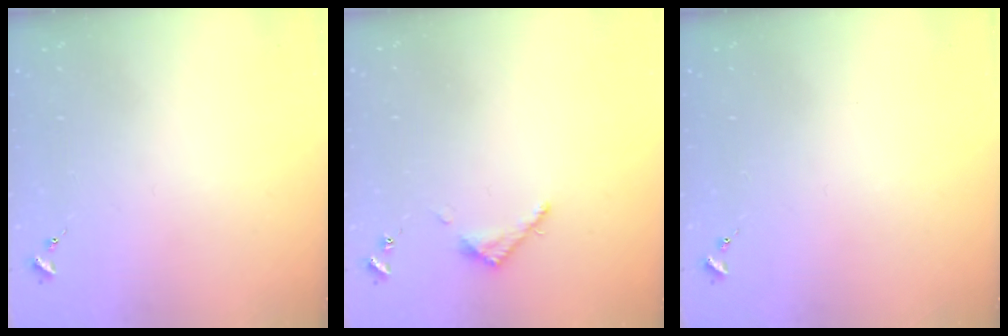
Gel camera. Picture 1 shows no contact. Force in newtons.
{"total": 3.5, "press": 3.5, "slide": 0.3}
{"total": 0.0}